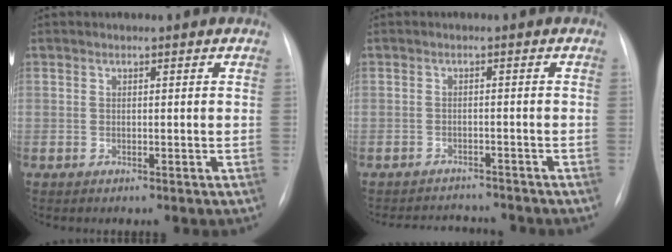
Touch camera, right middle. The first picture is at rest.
{"total": 5.3, "force": [-5.2, 0.8, 0.2], "torque": [-0.002, 0.005, -0.074]}